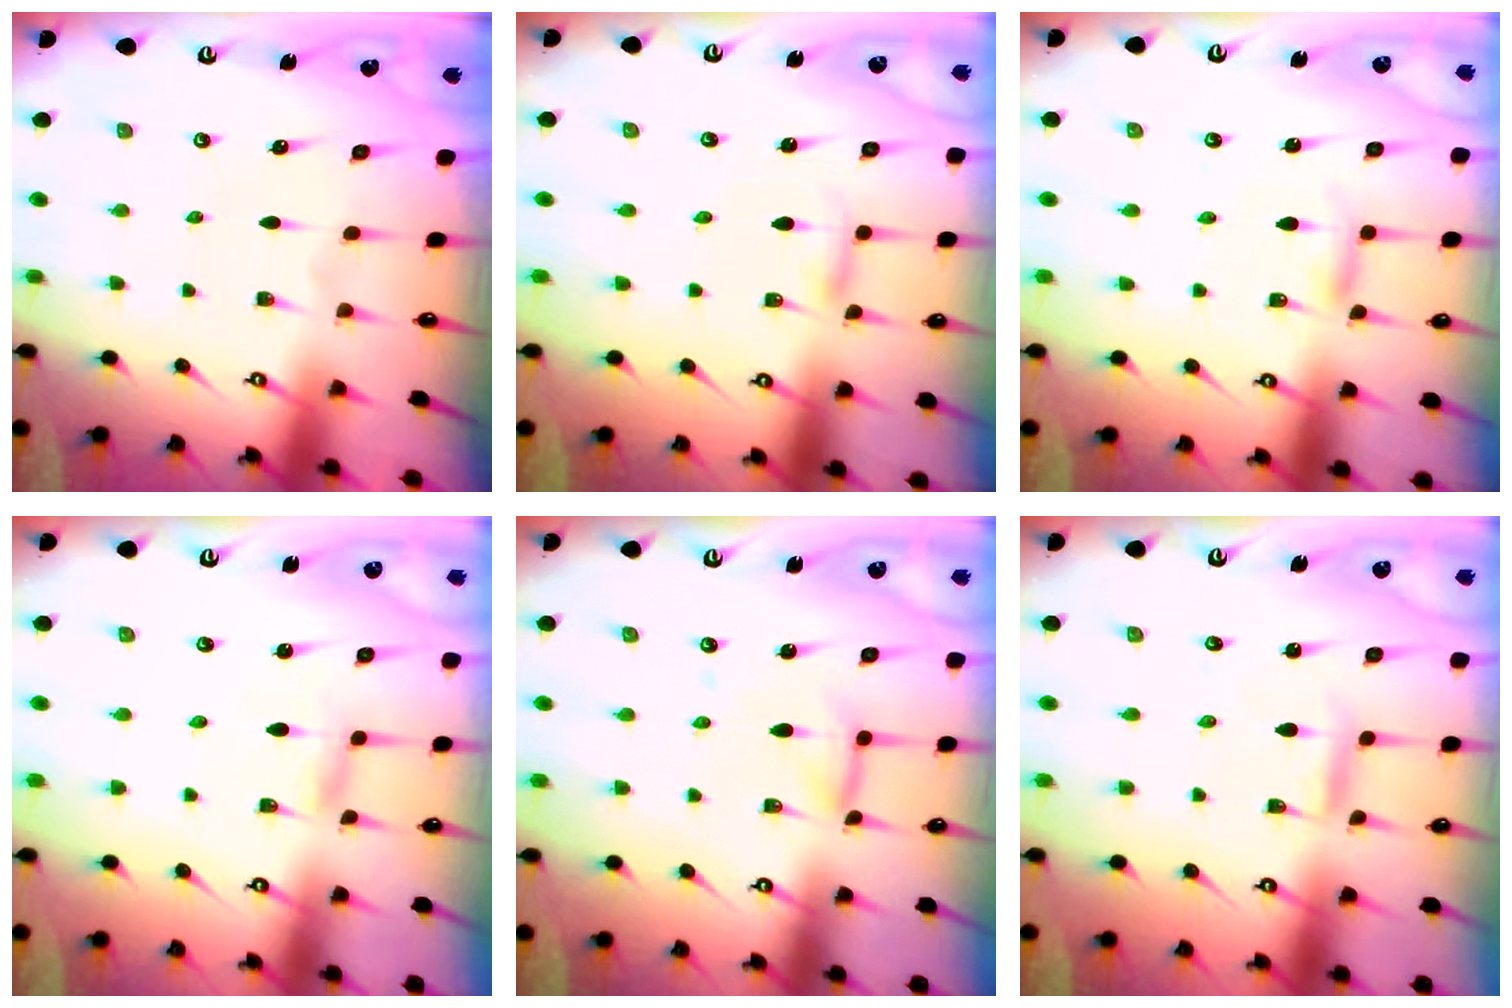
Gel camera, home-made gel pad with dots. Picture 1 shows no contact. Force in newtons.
{"total": 2.6, "press": 2.6, "slide": 0.2}
{"total": 2.7, "press": 2.7, "slide": 0.3}
{"total": 2.4, "press": 2.4, "slide": 0.1}
{"total": 7.7, "press": 7.7, "slide": 0.7}
{"total": 3.1, "press": 3.1, "slide": 0.2}